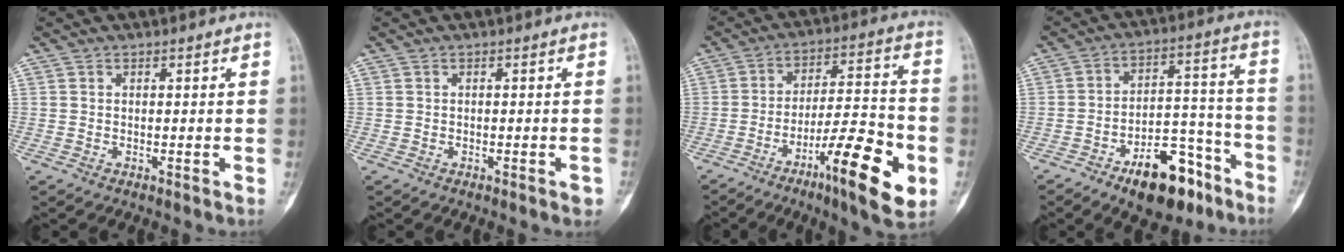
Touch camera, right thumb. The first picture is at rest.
{"total": 1.3, "force": [-0.7, 0.5, 1.0], "torque": [-0.014, 0.004, -0.007]}
{"total": 17.2, "force": [-7.2, 4.0, 15.1], "torque": [-0.229, 0.035, -0.109]}
{"total": 15.4, "force": [-9.6, 7.3, 9.6], "torque": [-0.110, 0.083, -0.144]}